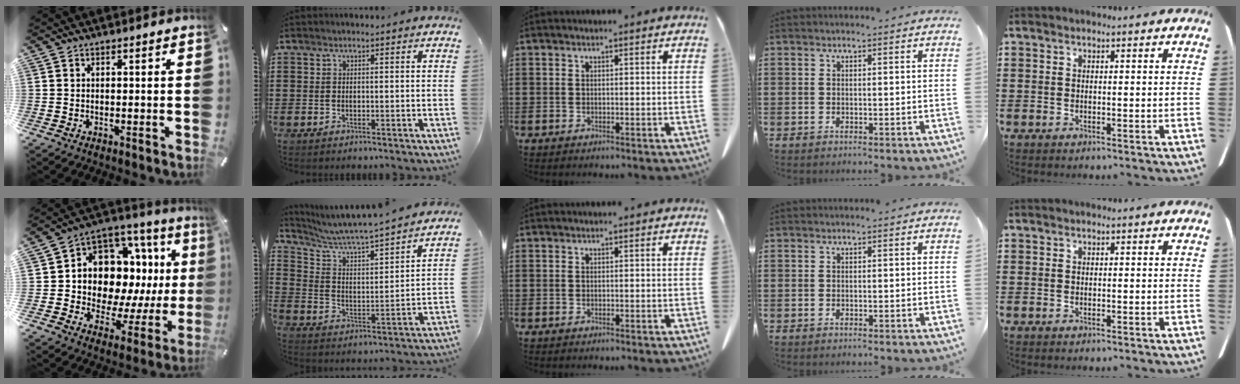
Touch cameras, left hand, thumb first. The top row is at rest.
{"thumb": {"total": 14.8, "force": [4.2, 10.7, 9.4], "torque": [-0.157, -0.054, 0.077]}, "index": {"total": 5.0, "force": [4.6, 0.2, 1.7], "torque": [-0.058, -0.041, 0.069]}}